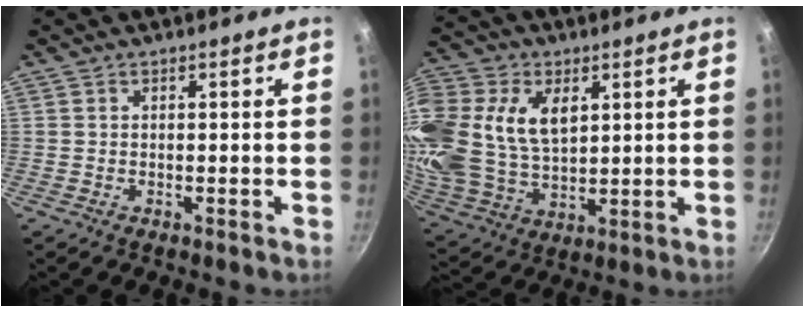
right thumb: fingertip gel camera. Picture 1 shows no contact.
{"total": 23.7, "force": [7.0, 16.2, 15.8], "torque": [-0.361, 0.004, 0.137]}